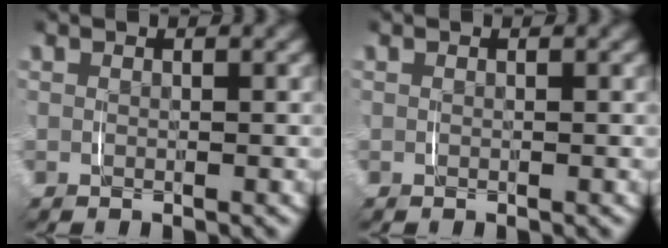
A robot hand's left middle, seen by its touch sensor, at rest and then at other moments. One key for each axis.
{"total": 0.0}